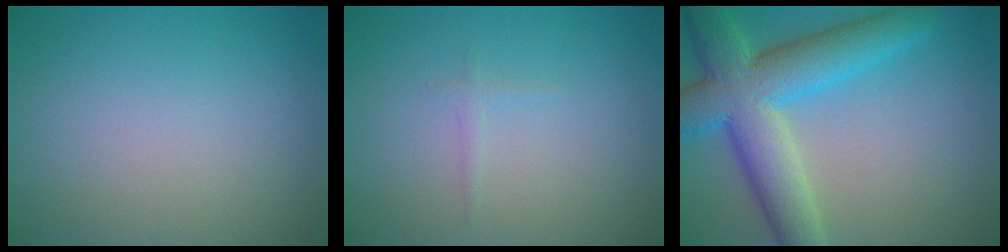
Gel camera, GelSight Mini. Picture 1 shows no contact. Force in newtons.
{"total": 0.6, "press": 0.6, "slide": 0.0}
{"total": 9.4, "press": 9.4, "slide": 0.3}